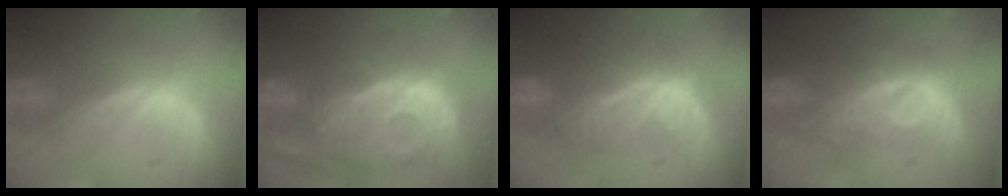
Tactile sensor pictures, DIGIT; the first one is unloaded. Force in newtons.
{"total": 13.7, "press": 11.8, "slide": 6.8}
{"total": 8.6, "press": 8.1, "slide": 3.0}
{"total": 9.2, "press": 8.2, "slide": 4.0}